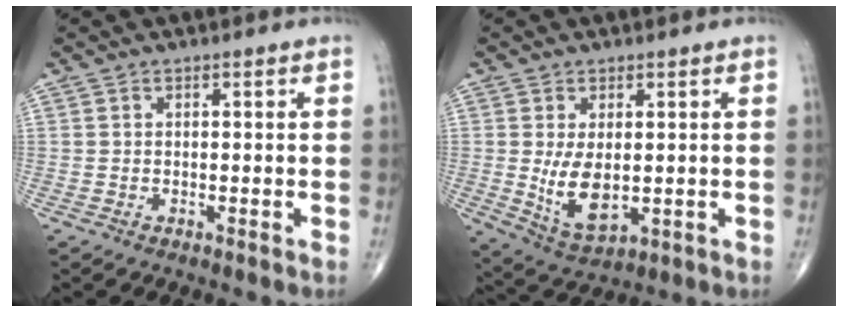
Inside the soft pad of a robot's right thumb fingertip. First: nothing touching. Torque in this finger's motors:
{"motor_torque": [0.03, 0.30, 0.75, 0.24, 0.15]}